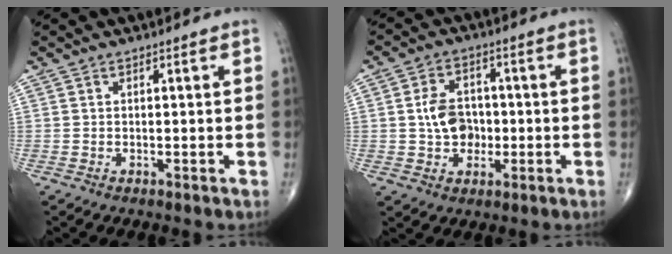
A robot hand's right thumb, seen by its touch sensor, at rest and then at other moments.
{"total": 7.7, "force": [-0.4, 6.0, 4.9], "torque": [-0.059, 0.012, -0.009]}